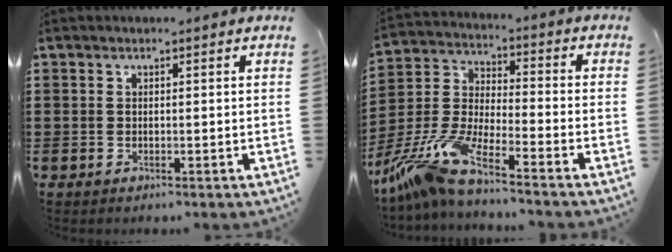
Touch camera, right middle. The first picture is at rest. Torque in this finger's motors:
{"motor_torque": [2.14, 0.00, 0.41, 0.21]}